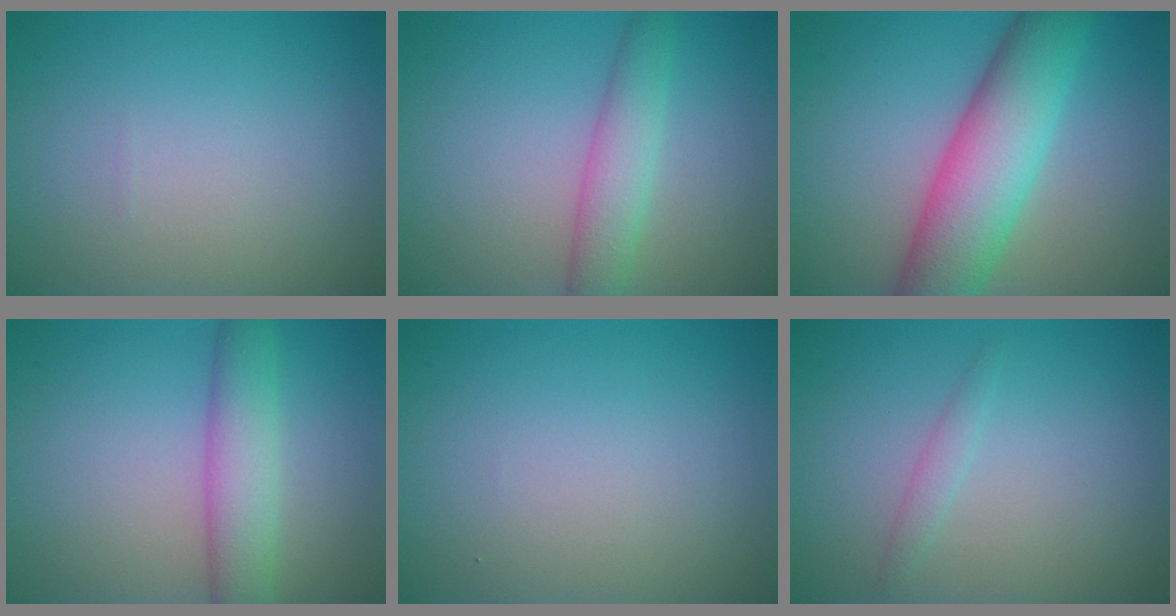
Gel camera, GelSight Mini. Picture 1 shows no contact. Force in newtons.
{"total": 3.4, "press": 3.4, "slide": 0.0}
{"total": 8.9, "press": 8.9, "slide": 0.4}
{"total": 4.4, "press": 4.4, "slide": 0.1}
{"total": 0.0}
{"total": 1.1, "press": 1.1, "slide": 0.1}